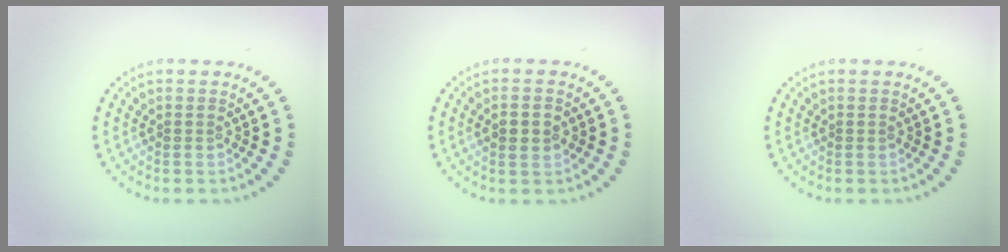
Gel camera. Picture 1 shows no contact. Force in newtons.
{"total": 2.2, "press": 2.2, "slide": 0.4}
{"total": 0.0}